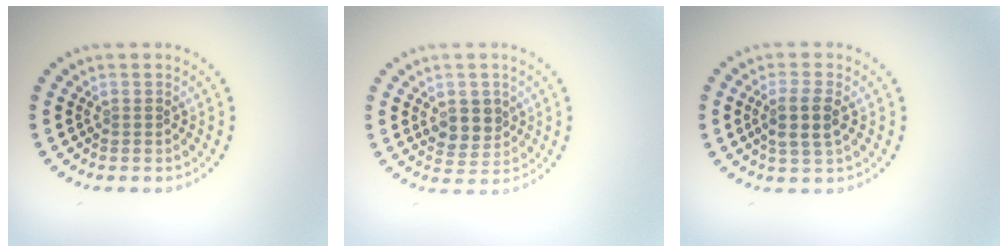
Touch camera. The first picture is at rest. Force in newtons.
{"total": 3.0, "press": 2.8, "slide": 1.0}
{"total": 2.9, "press": 2.6, "slide": 1.3}